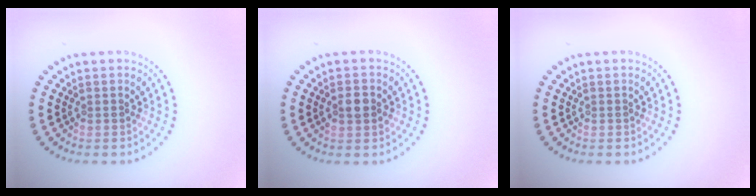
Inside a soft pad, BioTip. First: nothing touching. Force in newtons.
{"total": 2.2, "press": 2.2, "slide": 0.2}
{"total": 0.0}